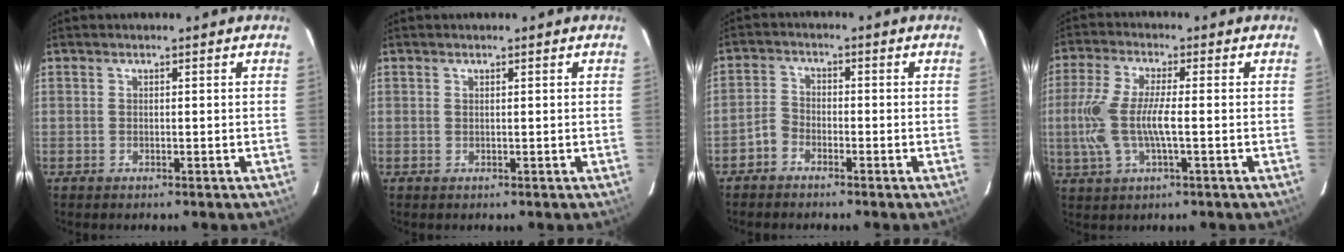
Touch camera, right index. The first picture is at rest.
{"total": 0.0}
{"total": 2.8, "force": [-2.1, 1.7, 0.7], "torque": [-0.017, 0.011, -0.043]}
{"total": 10.0, "force": [-1.2, 2.5, 9.6], "torque": [-0.207, -0.003, -0.023]}